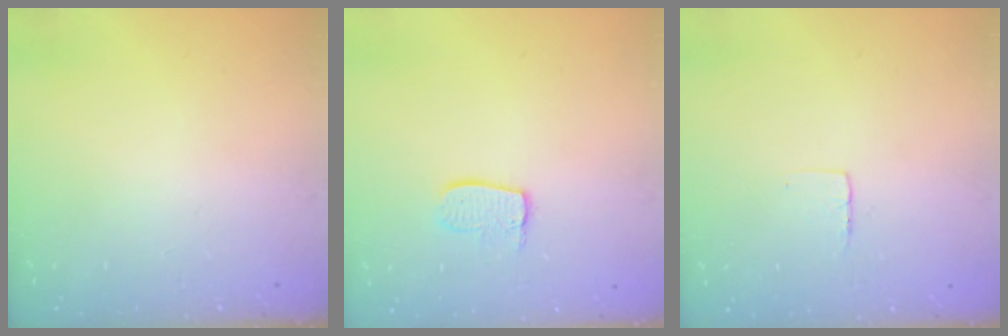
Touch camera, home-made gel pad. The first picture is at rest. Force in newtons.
{"total": 7.6, "press": 7.6, "slide": 0.2}
{"total": 3.5, "press": 3.5, "slide": 0.3}